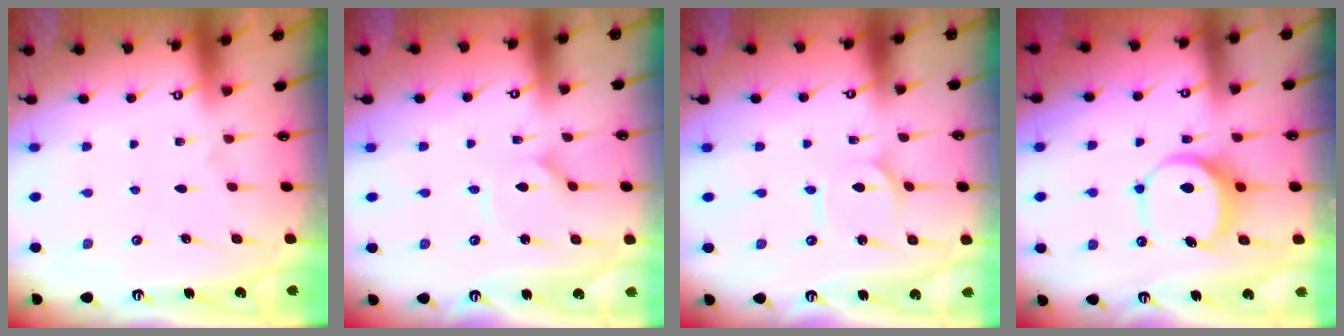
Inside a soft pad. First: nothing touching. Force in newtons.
{"total": 1.5, "press": 1.5, "slide": 0.3}
{"total": 2.3, "press": 2.3, "slide": 0.3}
{"total": 7.6, "press": 7.6, "slide": 0.4}